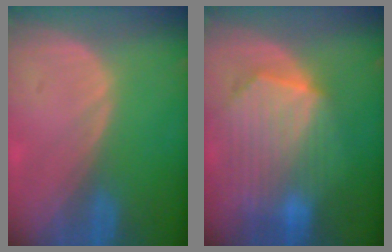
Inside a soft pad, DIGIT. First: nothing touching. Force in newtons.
{"total": 10.3, "press": 8.9, "slide": 5.3}